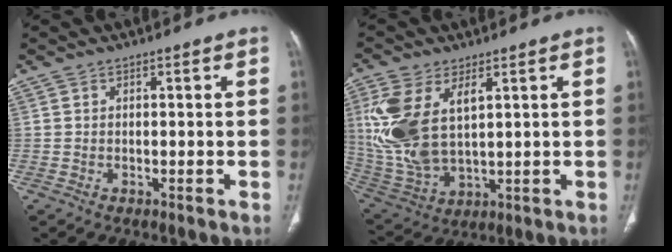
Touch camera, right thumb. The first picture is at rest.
{"total": 15.5, "force": [4.5, 8.2, 12.4], "torque": [-0.276, -0.010, 0.105]}